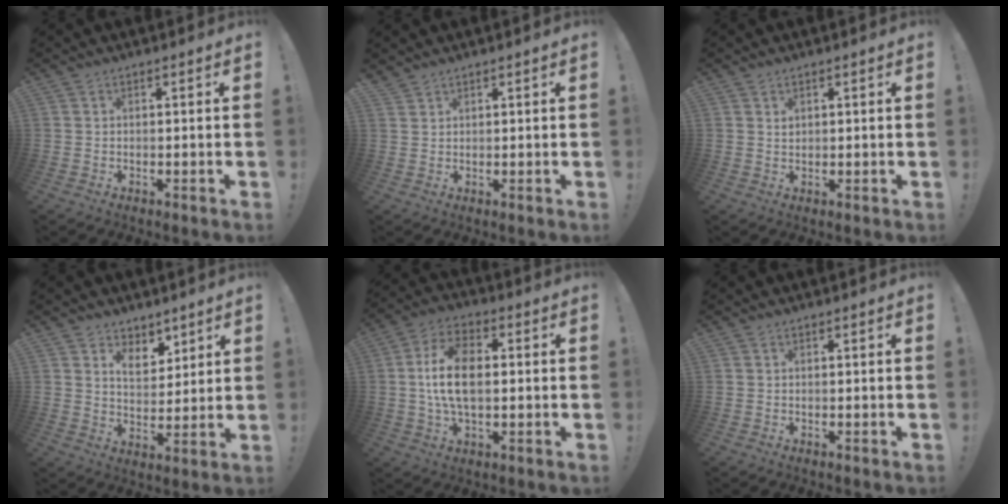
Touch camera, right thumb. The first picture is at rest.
{"total": 1.8, "force": [1.7, 0.6, 0.4], "torque": [-0.009, -0.009, 0.033]}
{"total": 1.2, "force": [0.9, 0.7, 0.2], "torque": [0.001, -0.002, 0.016]}
{"total": 7.4, "force": [4.8, 5.0, 2.5], "torque": [-0.043, -0.032, 0.091]}
{"total": 12.6, "force": [0.4, 7.0, 10.4], "torque": [-0.190, 0.005, 0.008]}
{"total": 0.0}